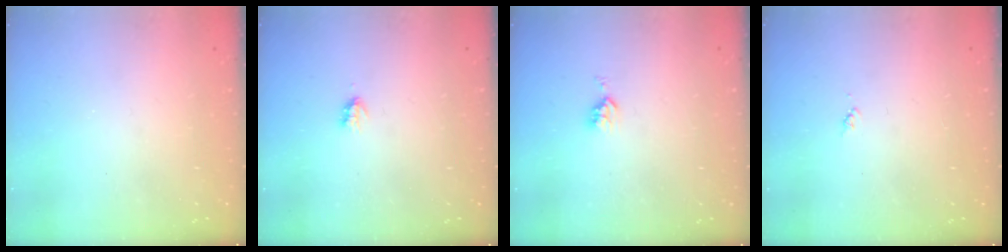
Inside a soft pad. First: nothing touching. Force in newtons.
{"total": 1.9, "press": 1.8, "slide": 0.4}
{"total": 4.4, "press": 4.3, "slide": 0.6}
{"total": 3.4, "press": 3.4, "slide": 0.5}